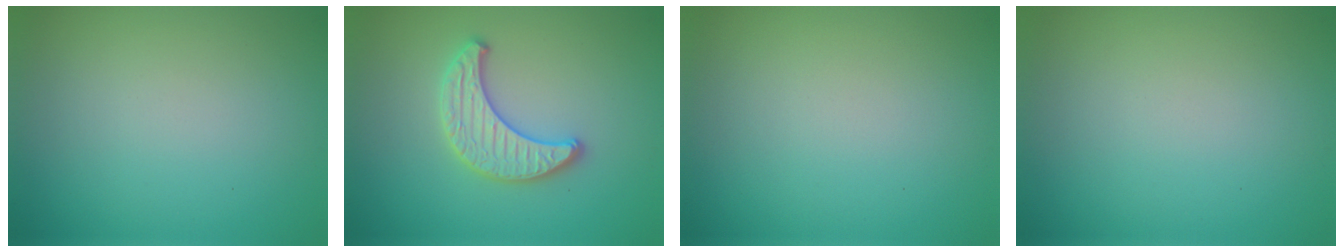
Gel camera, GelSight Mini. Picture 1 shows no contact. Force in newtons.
{"total": 3.1, "press": 3.1, "slide": 0.3}
{"total": 0.0}
{"total": 0.0}